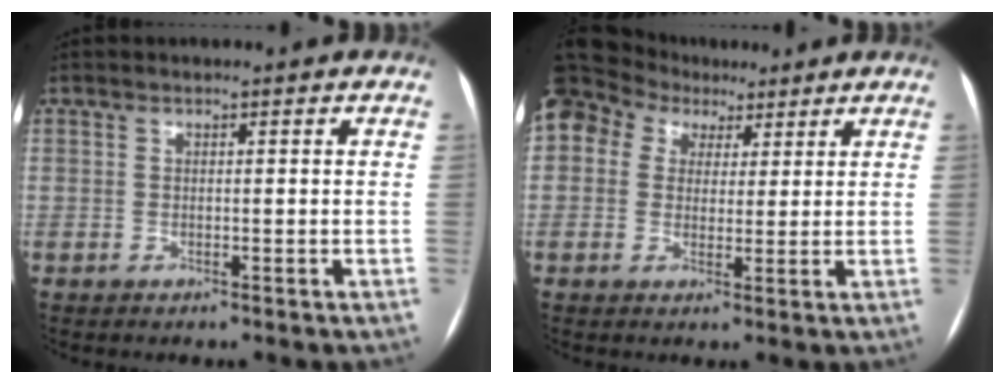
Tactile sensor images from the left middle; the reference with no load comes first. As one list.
[{"total": 20.8, "force": [10.7, 15.7, 8.5], "torque": [-0.266, 0.108, 0.201]}]